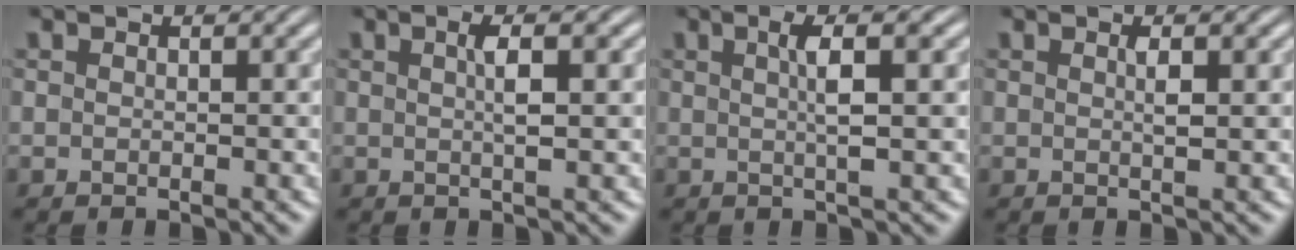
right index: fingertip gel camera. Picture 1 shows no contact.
{"total": 2.3, "force": [0.4, 0.1, 2.2], "torque": [-0.036, 0.000, 0.006]}
{"total": 2.9, "force": [0.7, -0.1, 2.8], "torque": [-0.045, 0.003, 0.012]}
{"total": 1.4, "force": [0.3, 0.0, 1.3], "torque": [-0.024, -0.005, 0.006]}